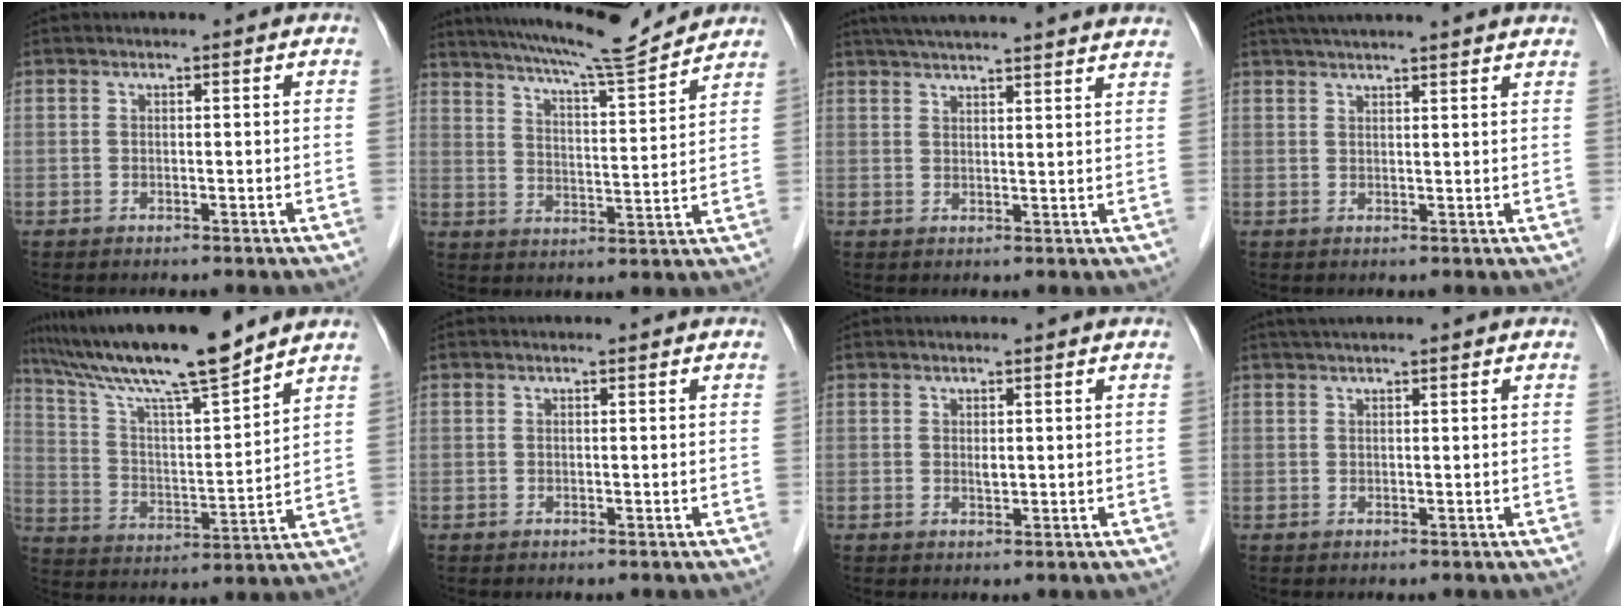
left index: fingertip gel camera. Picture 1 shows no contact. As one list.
[{"total": 13.6, "force": [12.7, -0.3, 4.9], "torque": [-0.088, -0.003, 0.188]}, {"total": 21.8, "force": [19.8, 1.0, 9.1], "torque": [-0.145, 0.018, 0.254]}, {"total": 14.5, "force": [12.9, 0.4, 6.6], "torque": [-0.108, 0.038, 0.167]}, {"total": 16.2, "force": [13.8, -0.1, 8.5], "torque": [-0.153, 0.004, 0.241]}, {"total": 0.0}, {"total": 0.8, "force": [0.2, 0.3, 0.7], "torque": [-0.014, -0.003, 0.005]}, {"total": 1.9, "force": [1.6, -0.2, 1.1], "torque": [-0.014, 0.019, 0.031]}]